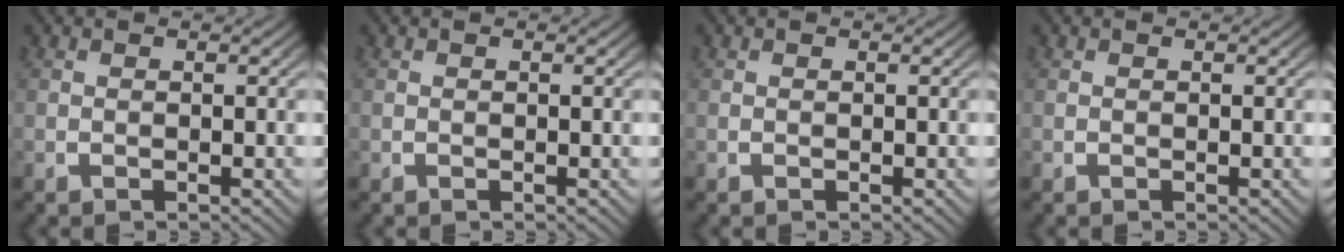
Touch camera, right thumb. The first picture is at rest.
{"total": 0.0}
{"total": 0.0}
{"total": 0.0}